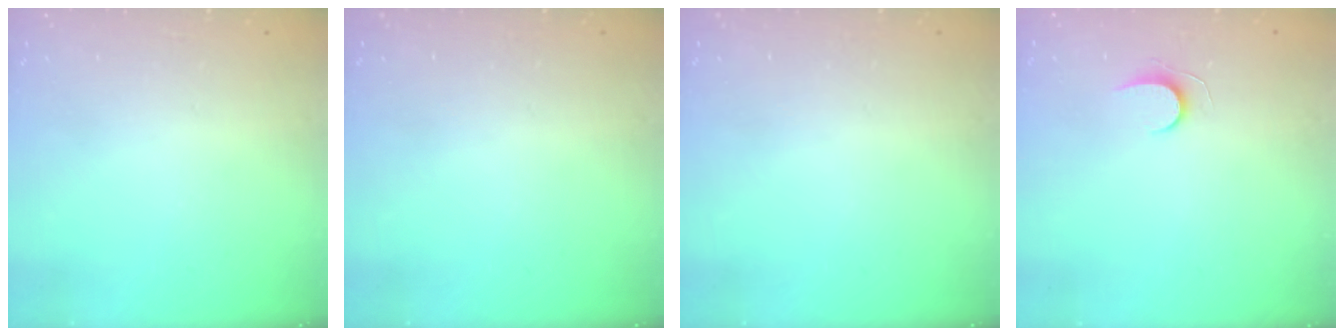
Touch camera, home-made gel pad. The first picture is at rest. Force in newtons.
{"total": 0.0}
{"total": 0.0}
{"total": 5.4, "press": 5.4, "slide": 0.5}